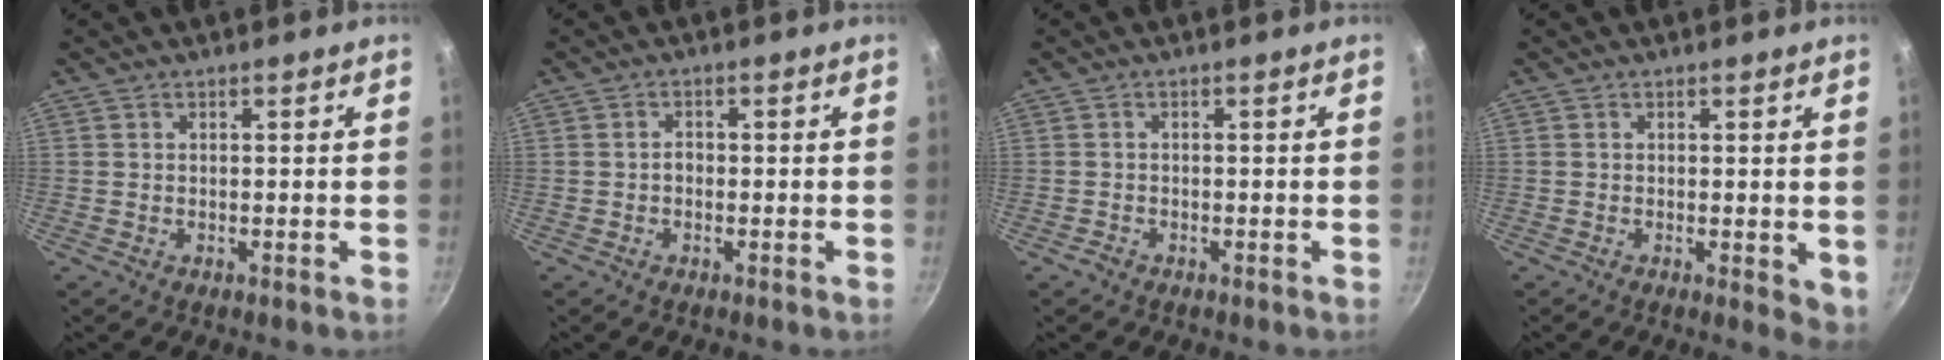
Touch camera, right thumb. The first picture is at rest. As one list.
[{"total": 1.4, "force": [-0.4, 1.0, 0.8], "torque": [-0.009, 0.010, -0.008]}, {"total": 1.0, "force": [-0.8, 0.5, 0.2], "torque": [-0.006, 0.009, -0.016]}, {"total": 3.5, "force": [-0.1, 1.4, 3.2], "torque": [-0.038, -0.012, -0.001]}]